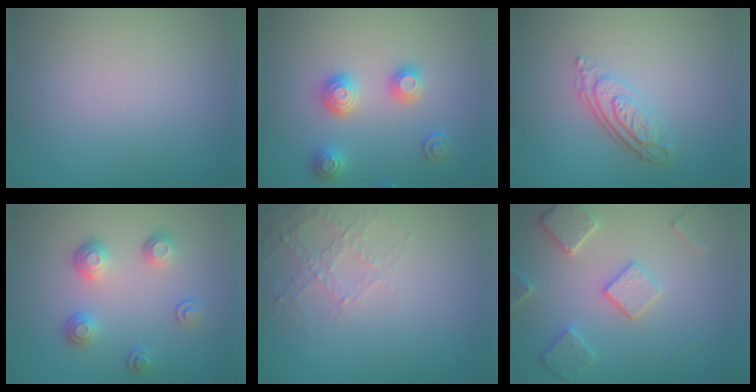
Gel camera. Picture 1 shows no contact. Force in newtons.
{"total": 2.9, "press": 2.9, "slide": 0.2}
{"total": 4.0, "press": 2.8, "slide": 2.9}
{"total": 3.4, "press": 2.6, "slide": 2.2}
{"total": 2.6, "press": 2.5, "slide": 0.8}
{"total": 4.5, "press": 3.7, "slide": 2.6}